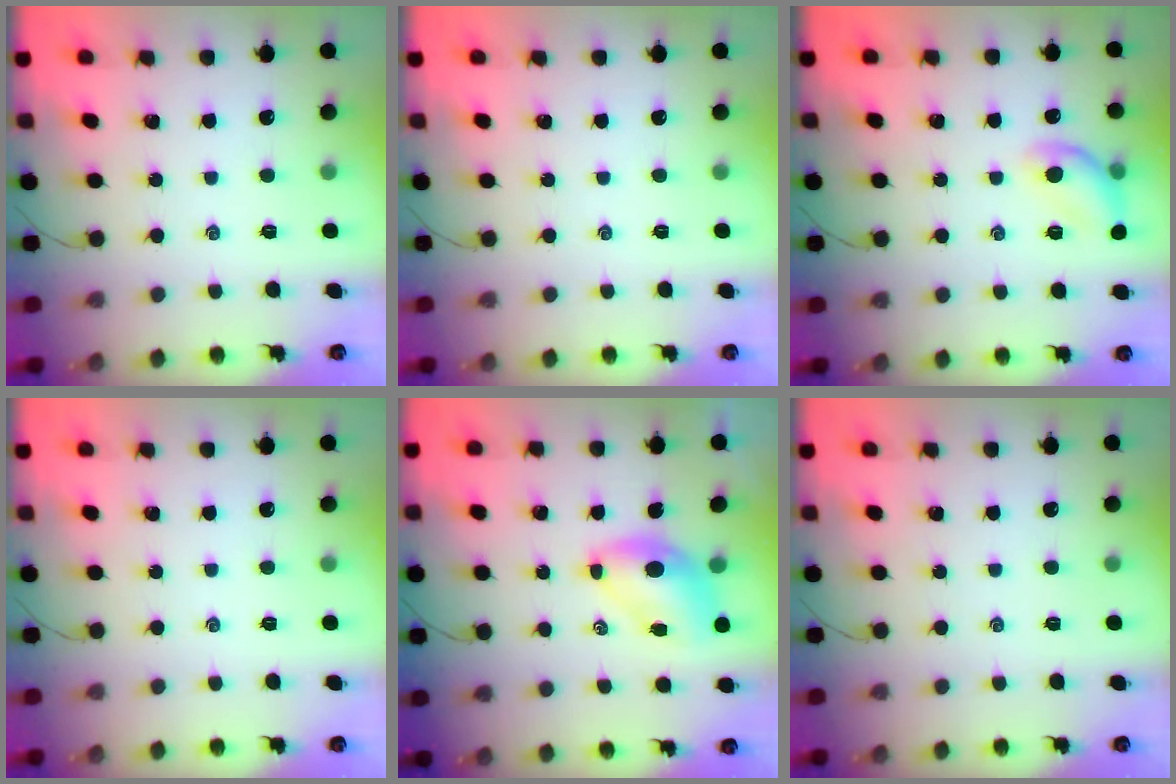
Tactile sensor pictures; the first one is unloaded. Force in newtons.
{"total": 0.0}
{"total": 11.2, "press": 11.1, "slide": 0.4}
{"total": 0.0}
{"total": 6.9, "press": 6.7, "slide": 1.5}
{"total": 0.0}